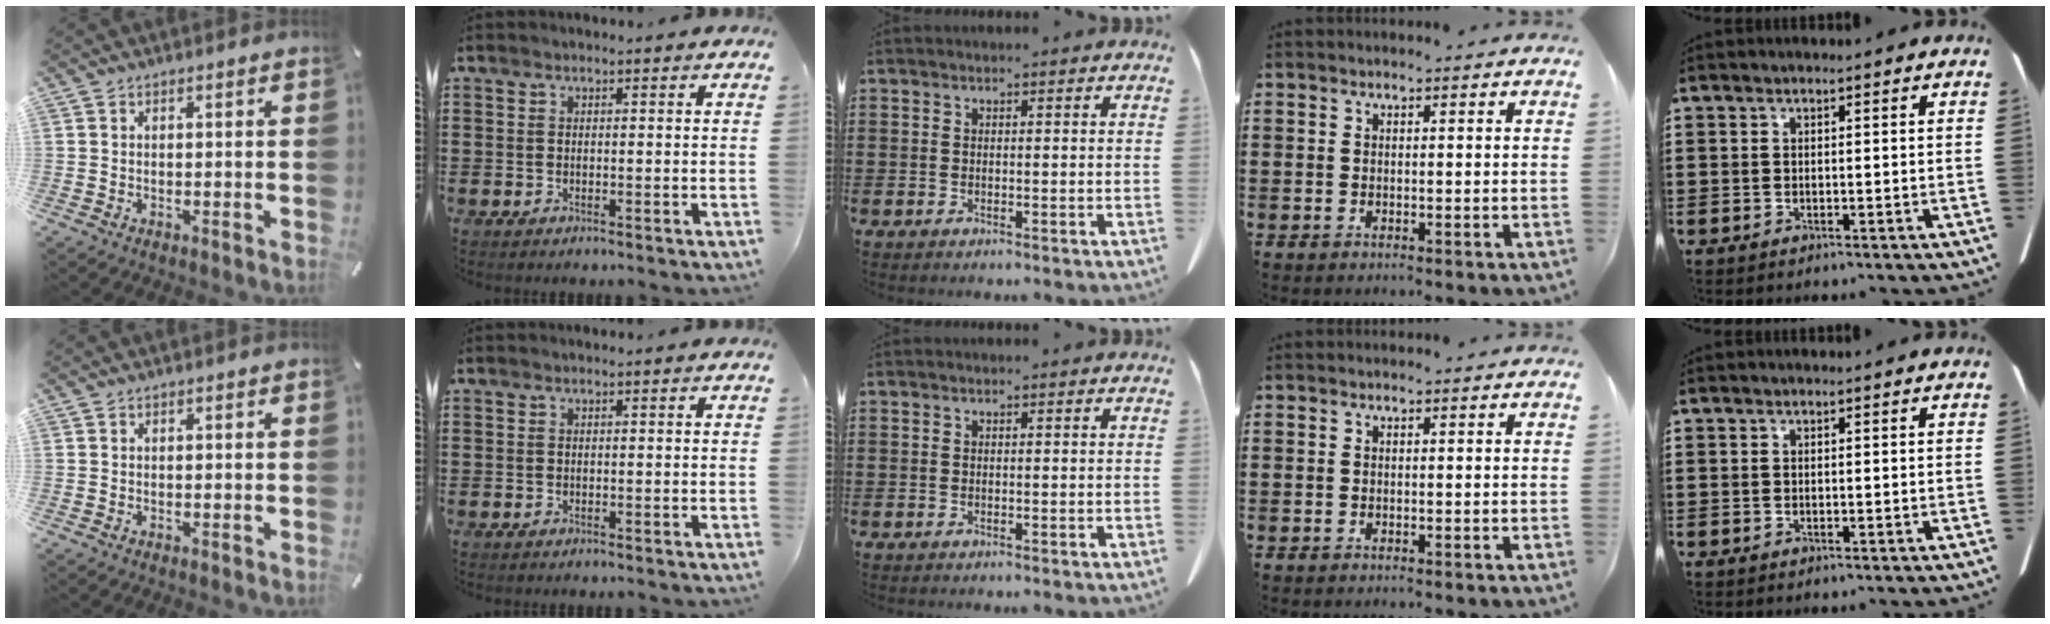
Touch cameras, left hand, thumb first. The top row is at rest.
{}